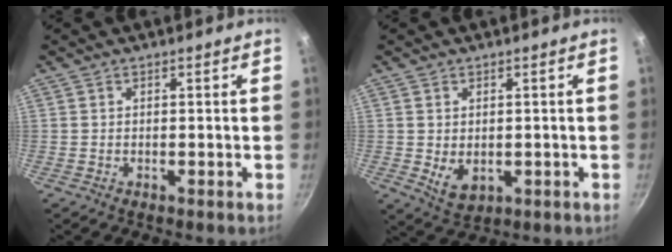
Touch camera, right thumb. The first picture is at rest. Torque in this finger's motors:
{"motor_torque": [-0.39, 0.42, -0.04, 0.00, -0.01]}